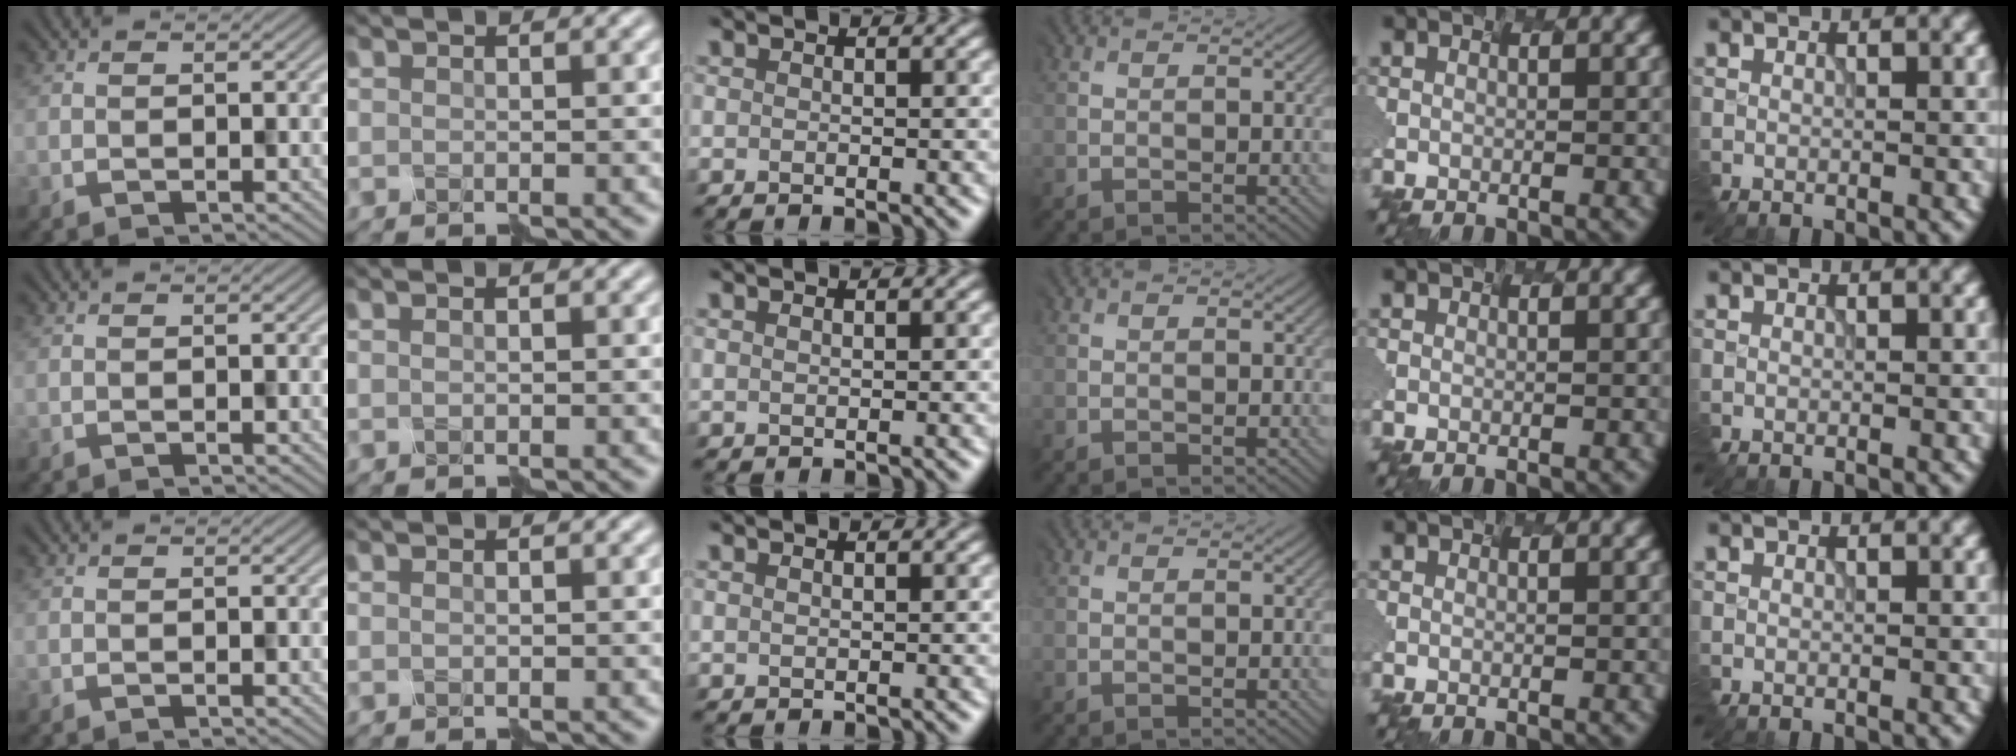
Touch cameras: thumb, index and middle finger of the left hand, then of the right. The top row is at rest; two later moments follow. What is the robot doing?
{"motion": "assemble", "object": "hinged jar"}